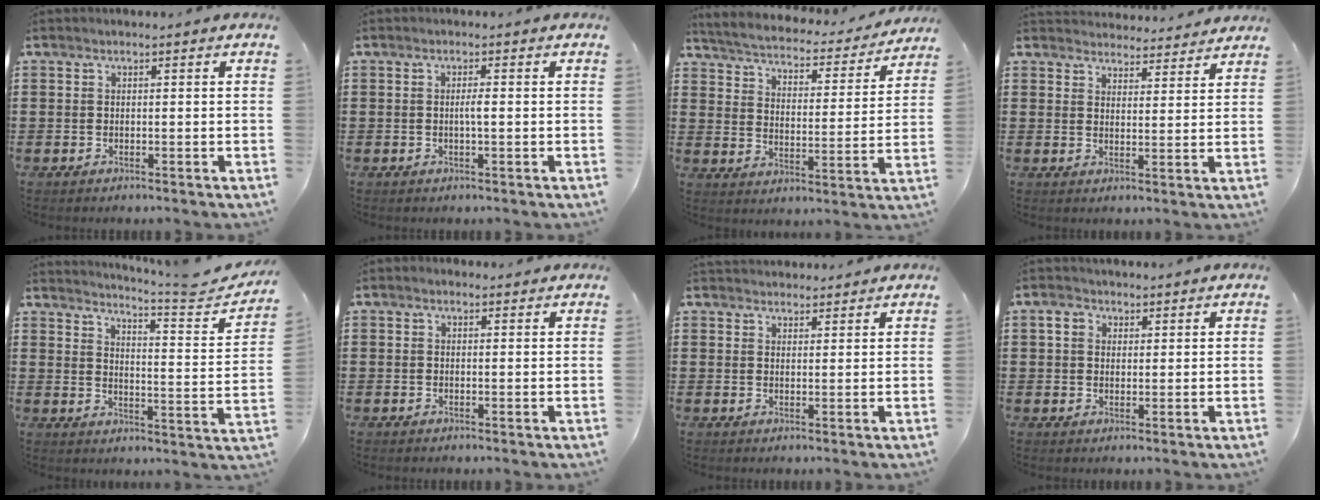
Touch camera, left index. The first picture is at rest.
{"total": 1.5, "force": [0.0, -0.1, 1.5], "torque": [-0.029, -0.005, 0.001]}
{"total": 3.4, "force": [3.3, 0.0, 0.7], "torque": [-0.035, -0.033, 0.049]}
{"total": 3.9, "force": [3.8, 0.3, -0.2], "torque": [-0.003, -0.025, 0.069]}
{"total": 4.4, "force": [3.9, -0.8, 1.9], "torque": [-0.043, -0.044, 0.056]}
{"total": 0.7, "force": [0.5, 0.4, 0.4], "torque": [-0.010, 0.004, 0.009]}
{"total": 2.5, "force": [2.4, 0.7, -0.4], "torque": [0.000, -0.005, 0.047]}
{"total": 2.8, "force": [1.4, 2.1, 1.2], "torque": [-0.024, 0.005, 0.024]}